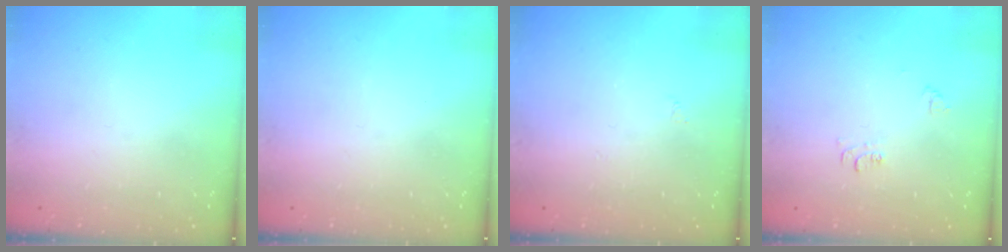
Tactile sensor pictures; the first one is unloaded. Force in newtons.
{"total": 0.0}
{"total": 3.4, "press": 3.3, "slide": 0.5}
{"total": 3.9, "press": 3.9, "slide": 0.5}